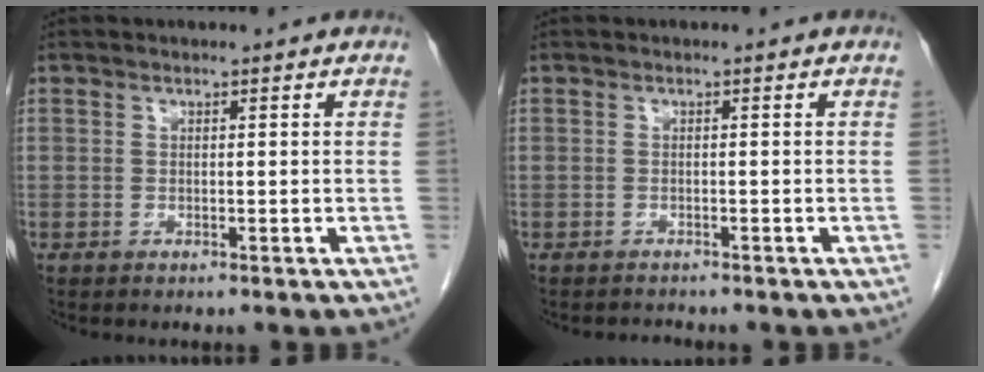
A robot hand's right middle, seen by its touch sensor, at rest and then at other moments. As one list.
[{"total": 0.9, "force": [-0.9, 0.0, -0.2], "torque": [-0.006, -0.008, -0.012]}]